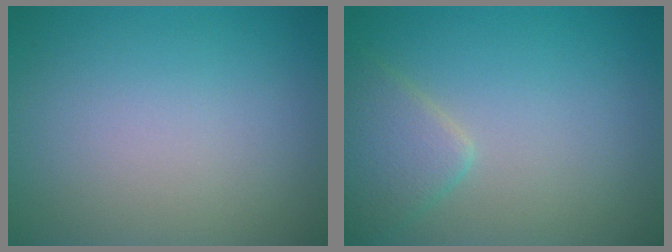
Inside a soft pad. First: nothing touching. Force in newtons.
{"total": 2.8, "press": 2.8, "slide": 0.1}